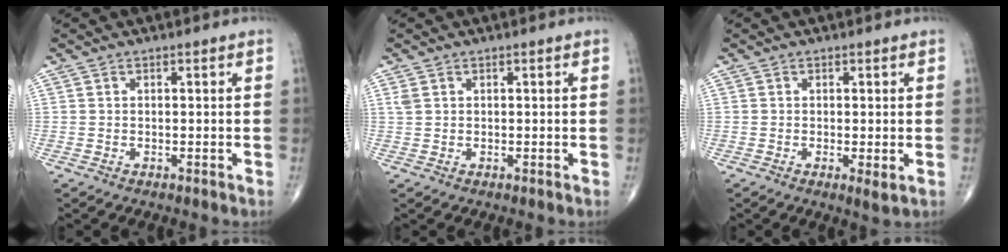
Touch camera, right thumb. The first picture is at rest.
{"total": 1.2, "force": [0.6, 0.8, 0.7], "torque": [-0.016, 0.007, 0.017]}
{"total": 2.0, "force": [-0.3, 0.4, 2.0], "torque": [-0.037, -0.009, -0.007]}